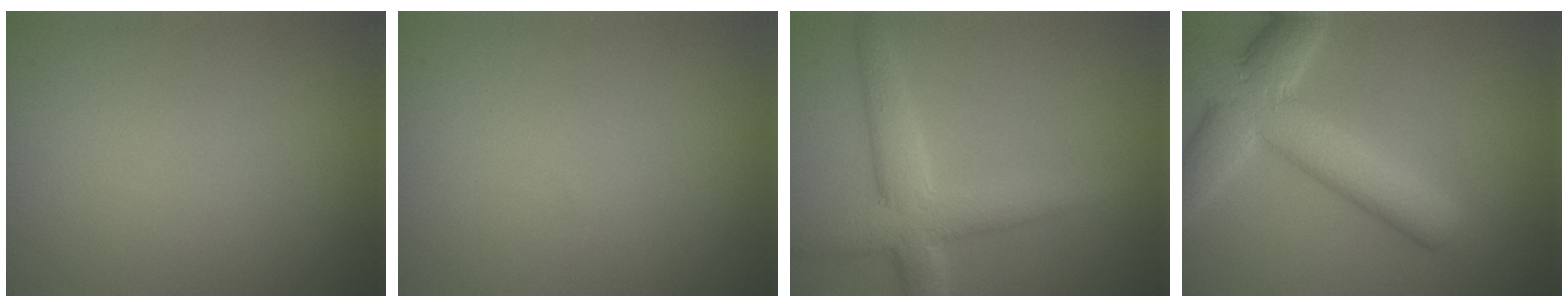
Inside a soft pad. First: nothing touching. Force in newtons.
{"total": 0.0}
{"total": 5.2, "press": 5.2, "slide": 0.3}
{"total": 7.3, "press": 7.3, "slide": 0.3}